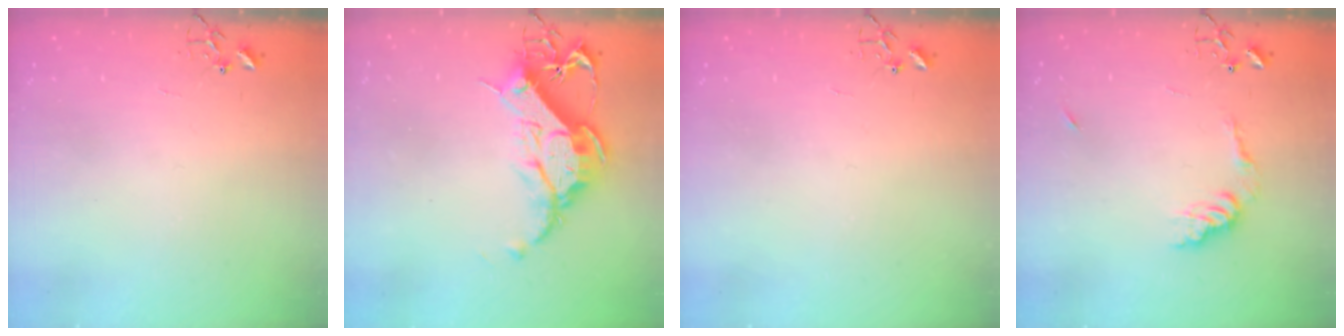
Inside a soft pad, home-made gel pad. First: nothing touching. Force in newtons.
{"total": 14.3, "press": 14.2, "slide": 1.5}
{"total": 0.0}
{"total": 9.3, "press": 9.3, "slide": 0.4}